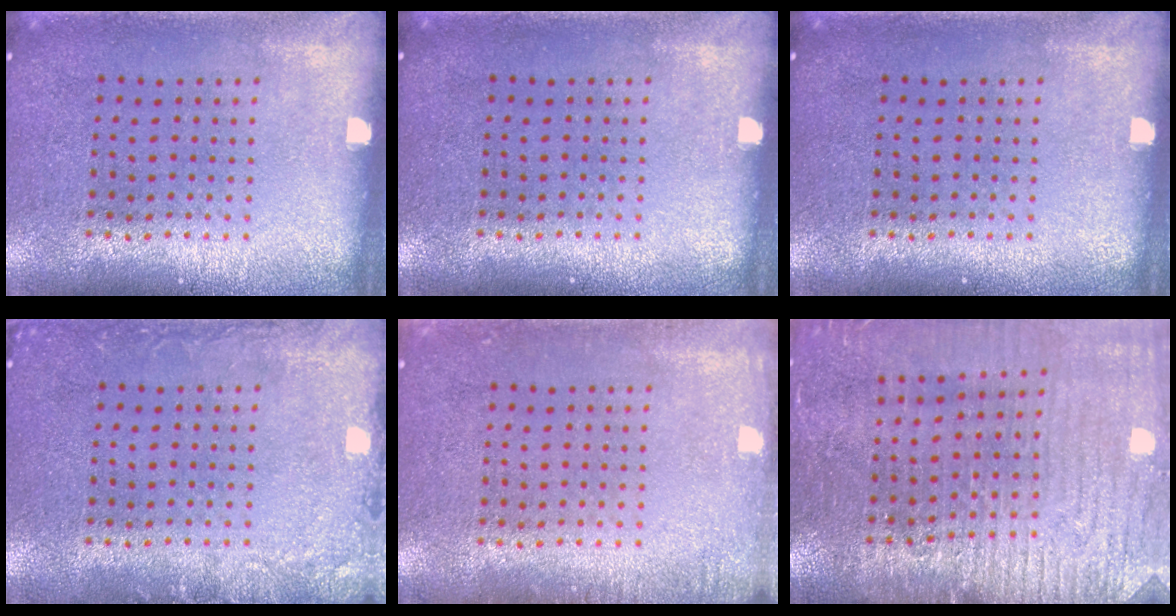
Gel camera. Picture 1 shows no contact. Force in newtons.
{"total": 0.0}
{"total": 0.0}
{"total": 2.0, "press": 2.0, "slide": 0.2}
{"total": 1.3, "press": 1.2, "slide": 0.2}
{"total": 3.1, "press": 3.1, "slide": 0.4}